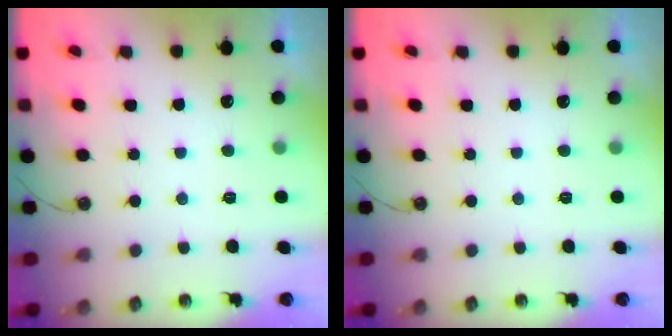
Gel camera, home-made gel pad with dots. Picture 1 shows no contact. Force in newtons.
{"total": 0.0}